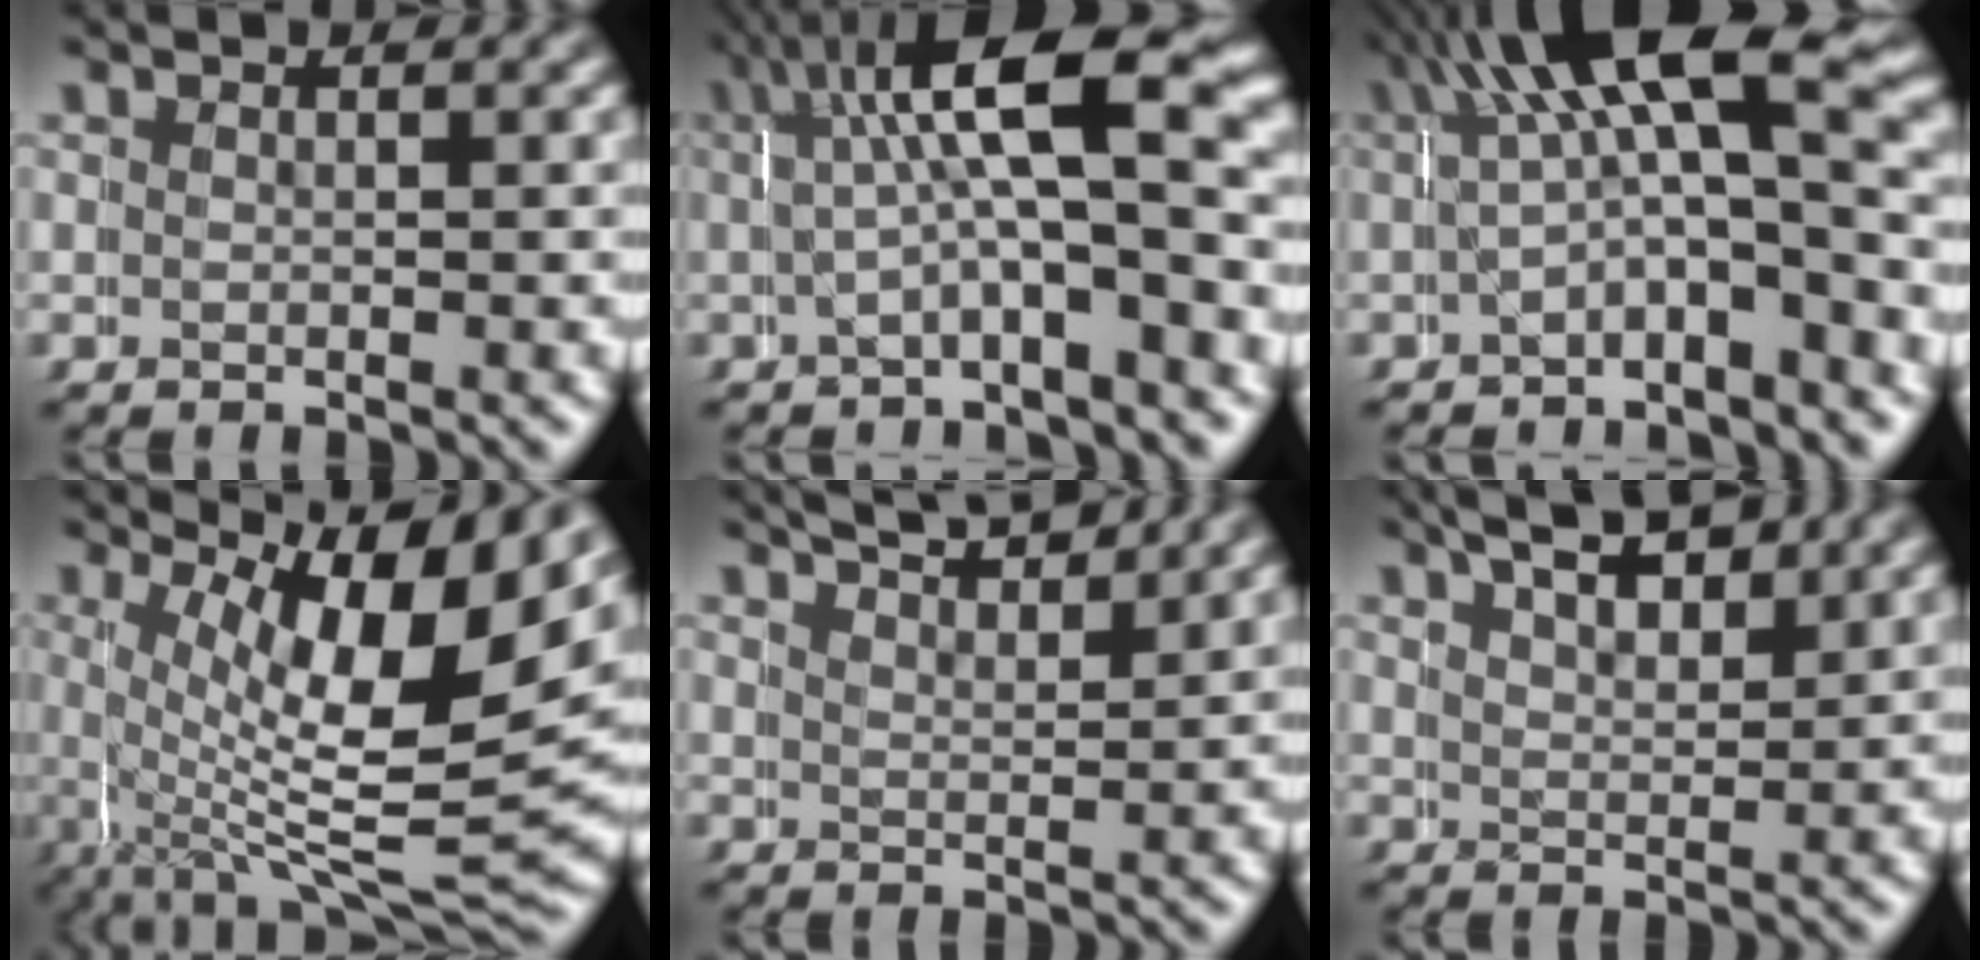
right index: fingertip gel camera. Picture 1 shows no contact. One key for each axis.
{"total": 10.5, "fx": 2.3, "fy": 4.3, "fz": 9.3, "tx": -0.142, "ty": 0.008, "tz": 0.033}
{"total": 8.6, "fx": 1.6, "fy": 4.7, "fz": 7.0, "tx": -0.124, "ty": -0.003, "tz": 0.023}
{"total": 13.5, "fx": 3.3, "fy": 5.6, "fz": 11.8, "tx": -0.174, "ty": -0.008, "tz": 0.049}
{"total": 5.4, "fx": 4.9, "fy": 1.1, "fz": 2.0, "tx": -0.033, "ty": 0.005, "tz": 0.075}
{"total": 6.3, "fx": 4.4, "fy": 3.1, "fz": 3.4, "tx": -0.054, "ty": 0.005, "tz": 0.061}